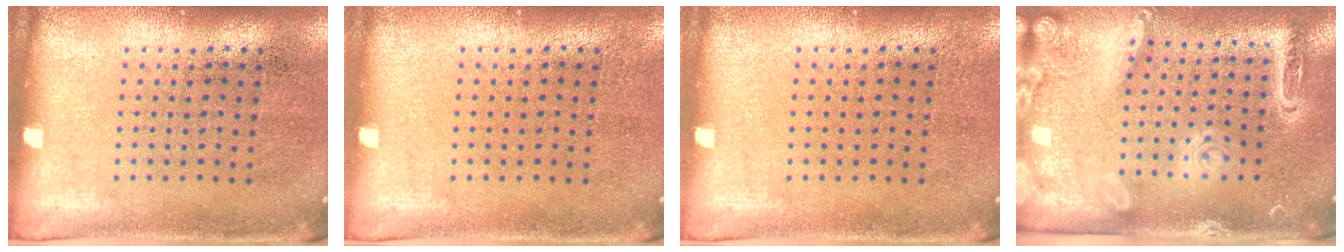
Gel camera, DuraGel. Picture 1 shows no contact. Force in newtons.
{"total": 0.0}
{"total": 0.0}
{"total": 2.2, "press": 1.9, "slide": 1.1}